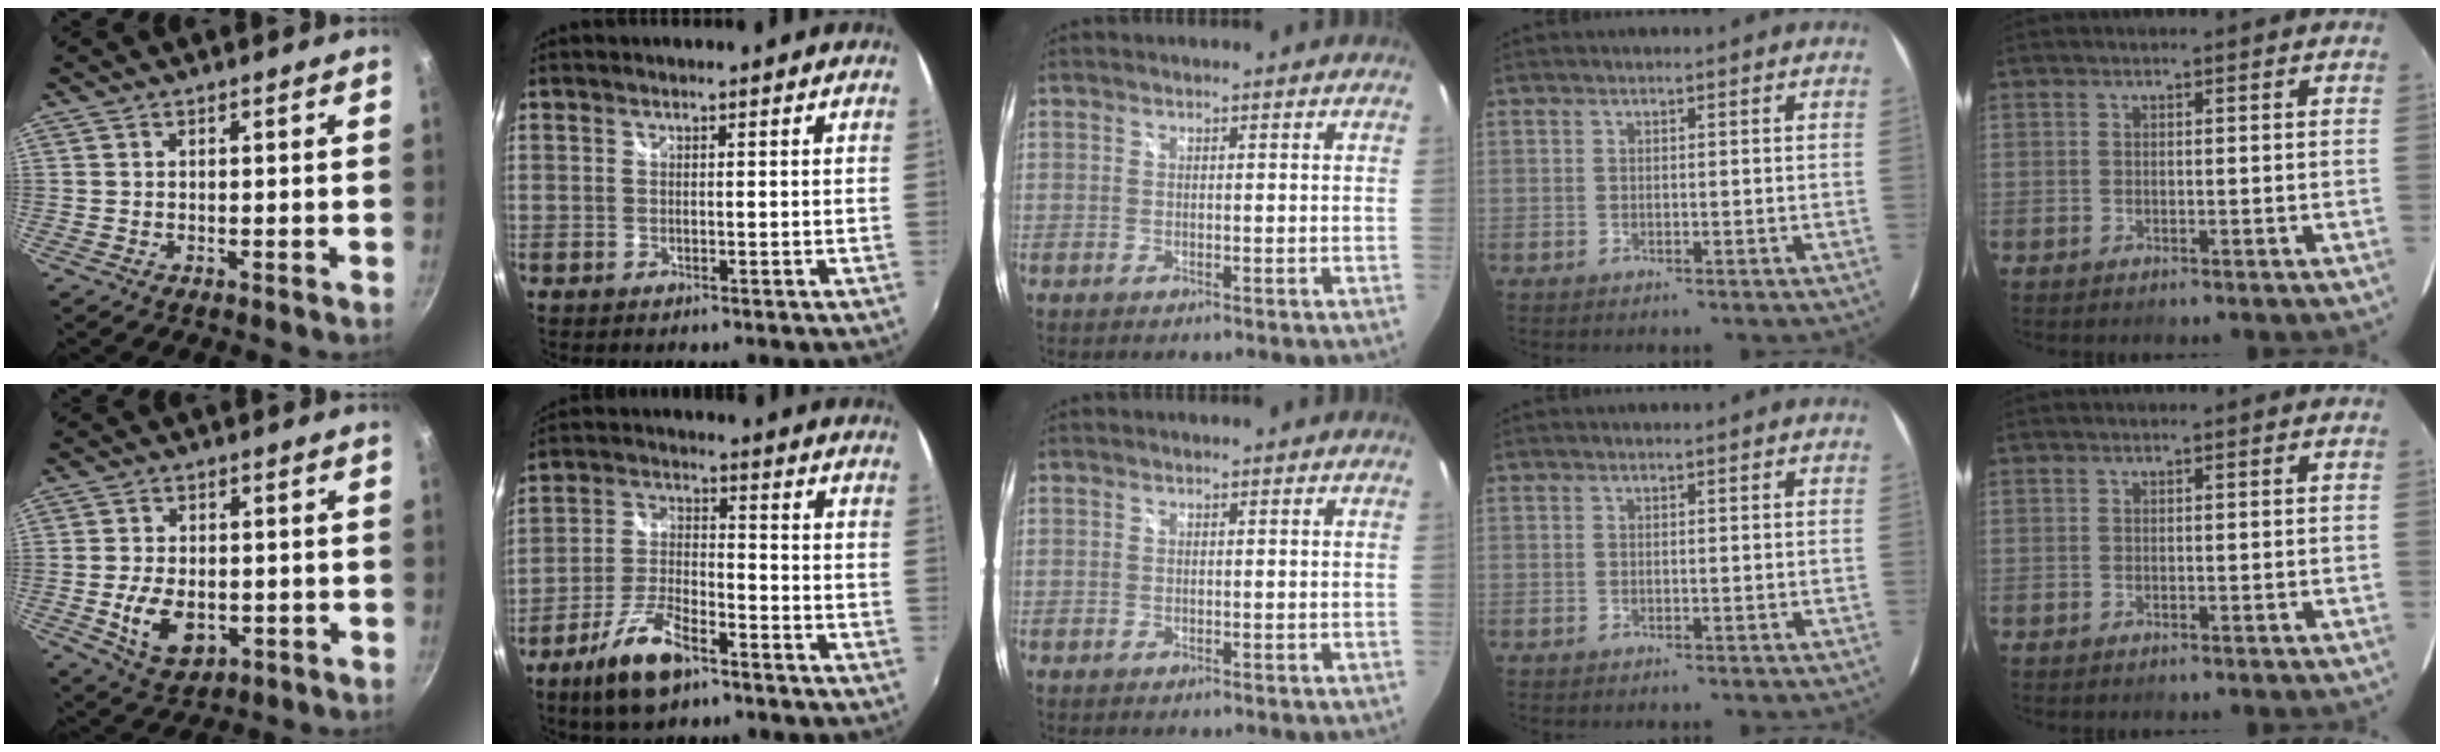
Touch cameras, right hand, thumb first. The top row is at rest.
{"thumb": {"total": 9.6, "force": [-1.9, 6.3, 7.0], "torque": [-0.112, 0.000, -0.021]}, "index": {"total": 11.3, "force": [-7.4, 4.1, 7.5], "torque": [-0.166, -0.006, -0.137]}}